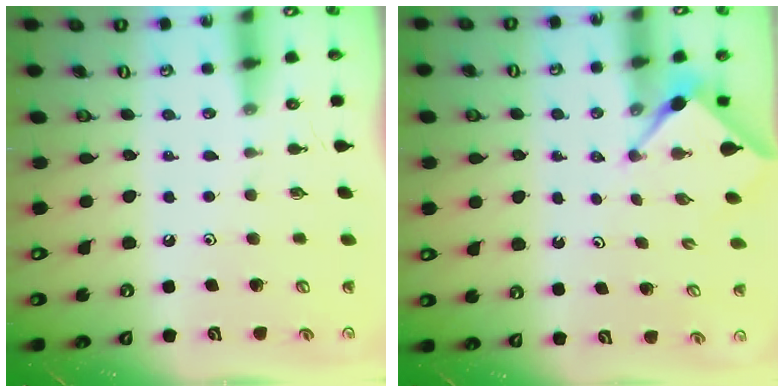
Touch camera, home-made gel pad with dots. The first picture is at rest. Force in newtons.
{"total": 2.9, "press": 2.9, "slide": 0.4}